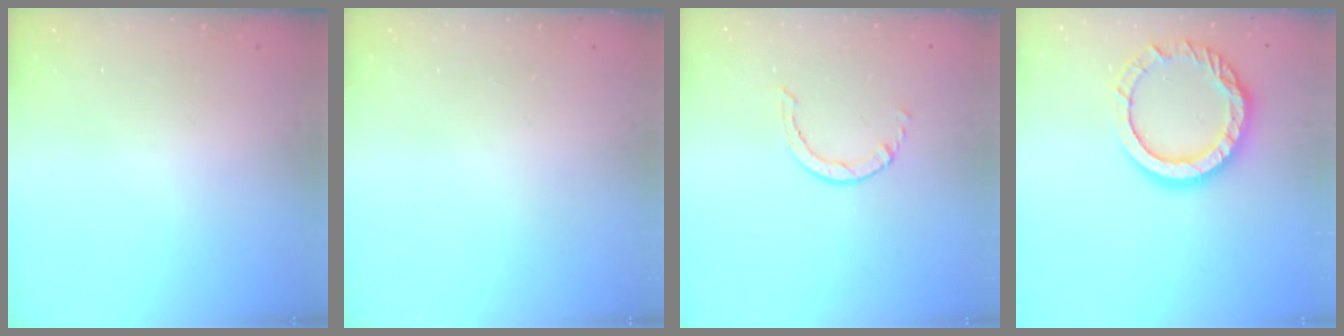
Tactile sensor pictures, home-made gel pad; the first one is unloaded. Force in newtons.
{"total": 0.0}
{"total": 0.8, "press": 0.7, "slide": 0.2}
{"total": 13.9, "press": 13.9, "slide": 1.0}